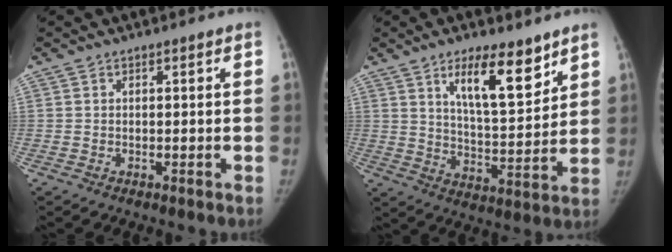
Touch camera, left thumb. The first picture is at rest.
{"total": 13.2, "force": [8.0, 4.5, 9.5], "torque": [-0.124, -0.055, 0.137]}